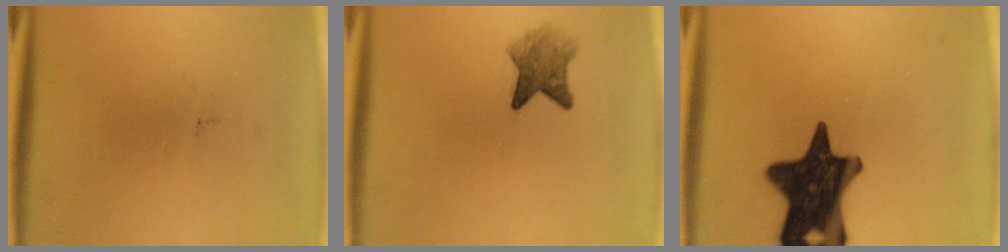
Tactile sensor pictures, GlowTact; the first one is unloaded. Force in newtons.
{"total": 4.2}
{"total": 16.9}